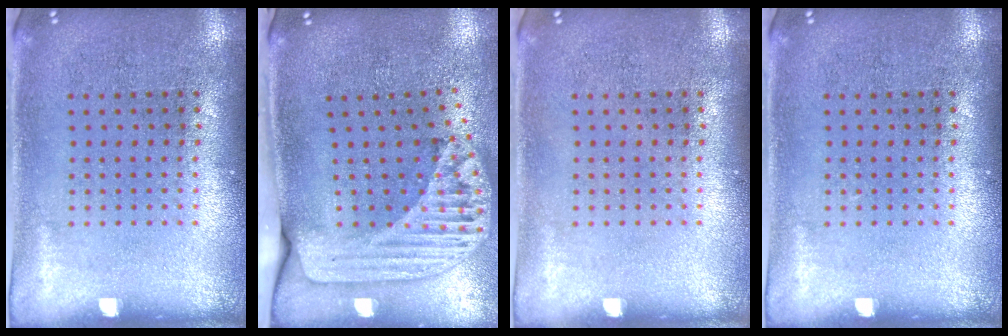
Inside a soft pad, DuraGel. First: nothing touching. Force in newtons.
{"total": 2.4, "press": 1.7, "slide": 1.6}
{"total": 0.0}
{"total": 0.0}